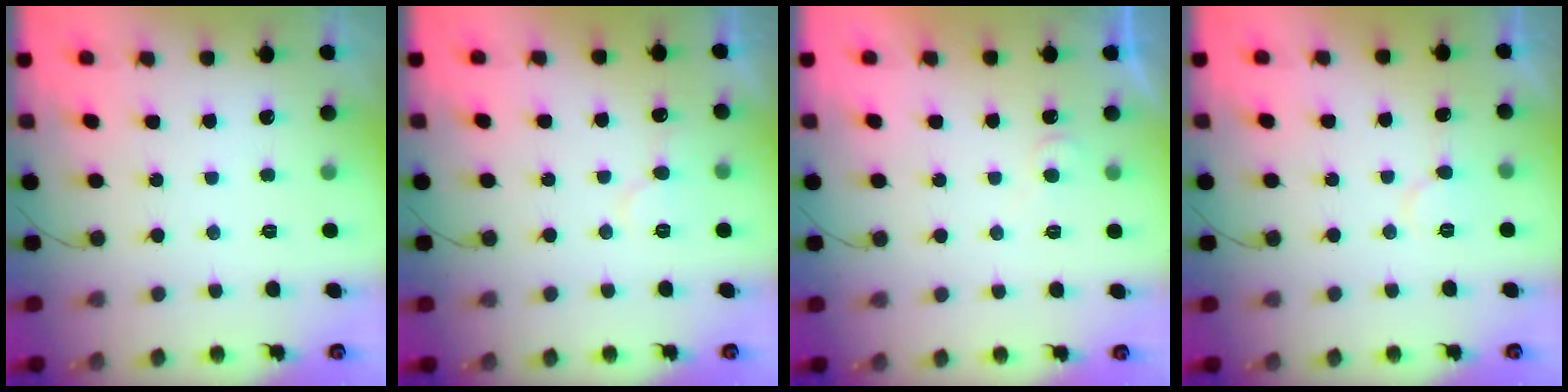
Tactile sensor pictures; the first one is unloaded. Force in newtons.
{"total": 5.1, "press": 5.1, "slide": 0.5}
{"total": 4.2, "press": 4.1, "slide": 0.4}
{"total": 6.6, "press": 6.6, "slide": 0.4}